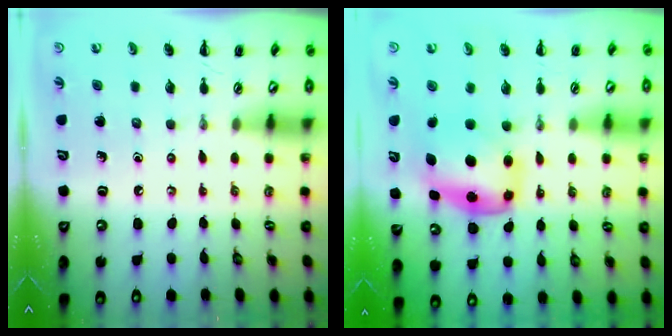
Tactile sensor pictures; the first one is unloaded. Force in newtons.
{"total": 6.2, "press": 6.0, "slide": 1.4}